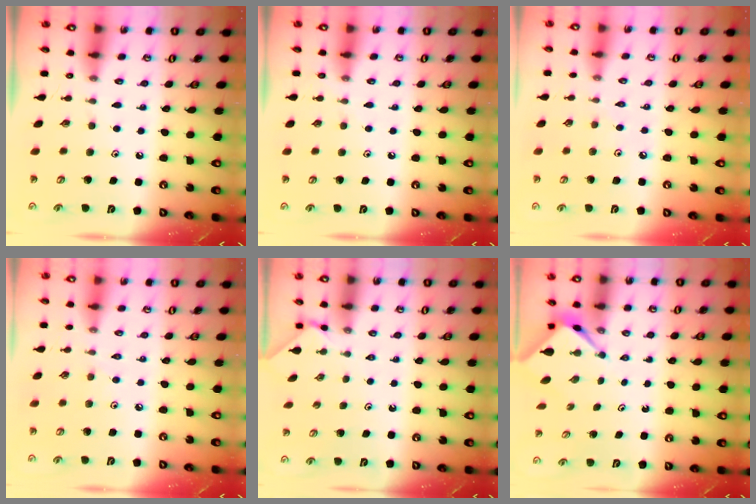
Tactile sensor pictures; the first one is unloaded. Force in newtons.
{"total": 2.4, "press": 2.4, "slide": 0.4}
{"total": 3.3, "press": 3.3, "slide": 0.5}
{"total": 2.2, "press": 2.1, "slide": 0.6}
{"total": 0.0}
{"total": 2.5, "press": 2.5, "slide": 0.2}